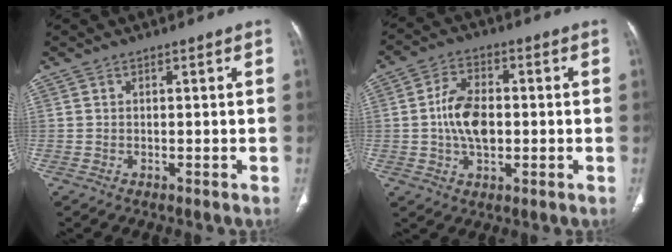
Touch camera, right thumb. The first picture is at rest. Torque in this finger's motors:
{"motor_torque": [1.79, 1.80, 1.44, -0.42, 0.09]}